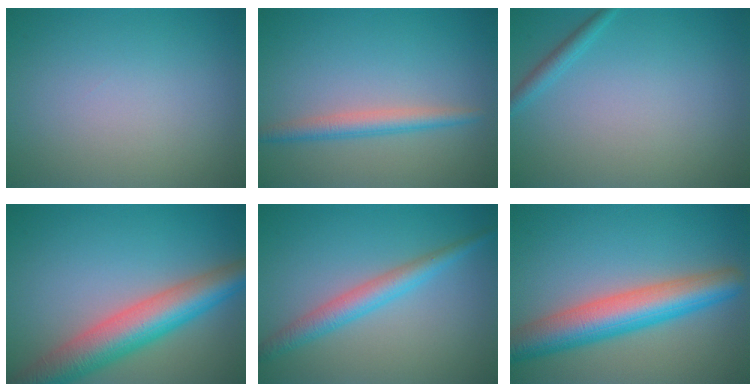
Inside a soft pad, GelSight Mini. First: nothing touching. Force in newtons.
{"total": 2.4, "press": 2.4, "slide": 0.1}
{"total": 1.3, "press": 1.3, "slide": 0.1}
{"total": 7.9, "press": 7.9, "slide": 0.4}
{"total": 3.2, "press": 3.2, "slide": 0.2}
{"total": 7.4, "press": 7.4, "slide": 0.2}